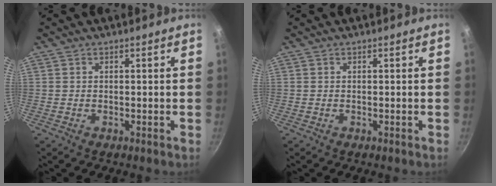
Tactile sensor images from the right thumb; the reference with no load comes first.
{"total": 0.0}